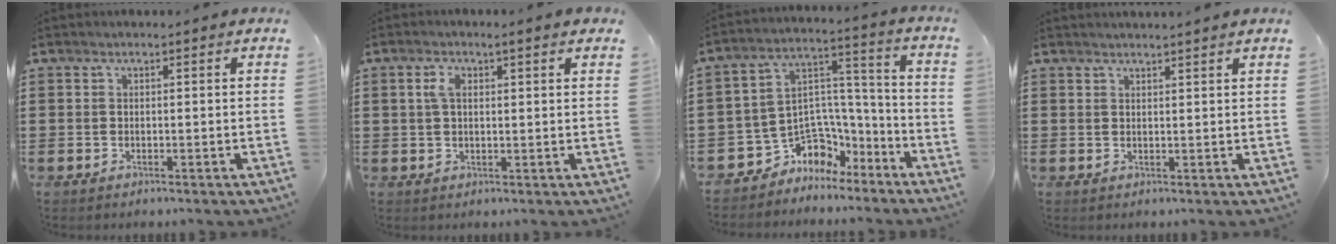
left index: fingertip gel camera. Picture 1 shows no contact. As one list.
[{"total": 3.2, "force": [1.0, 1.1, 2.8], "torque": [-0.059, 0.008, 0.015]}, {"total": 6.7, "force": [-4.8, 4.6, 1.0], "torque": [-0.033, 0.000, -0.091]}, {"total": 1.3, "force": [1.3, -0.3, 0.1], "torque": [-0.003, -0.002, 0.025]}]